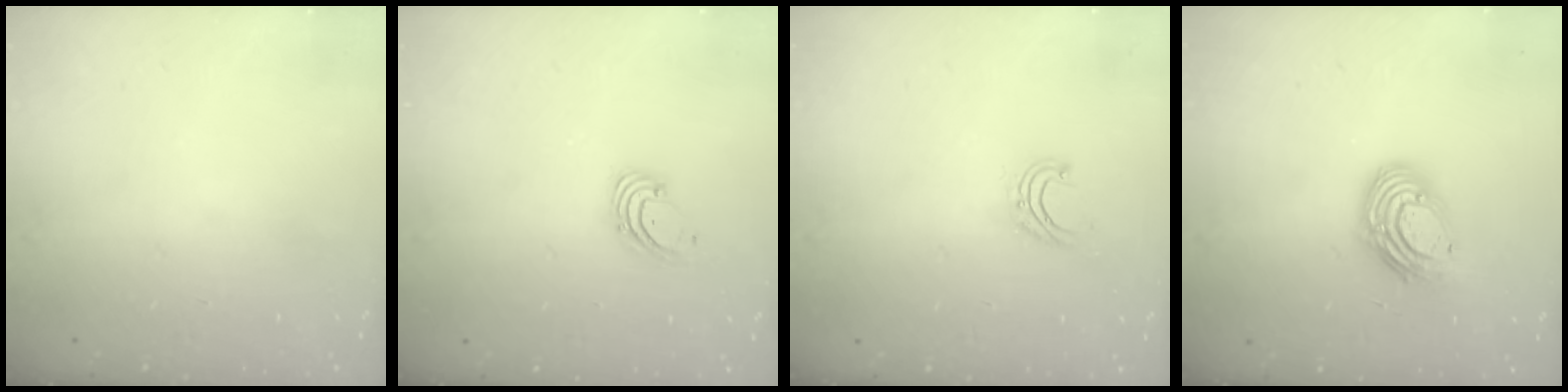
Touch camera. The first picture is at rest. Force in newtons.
{"total": 1.6, "press": 1.6, "slide": 0.1}
{"total": 4.6, "press": 4.5, "slide": 0.5}
{"total": 11.2, "press": 11.2, "slide": 1.0}